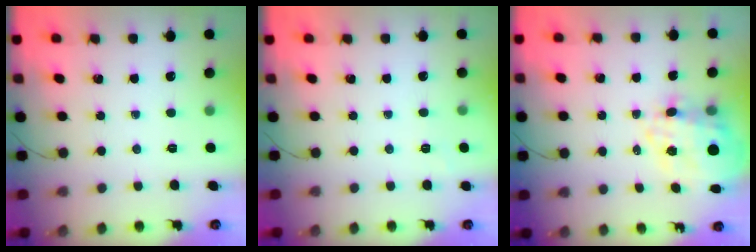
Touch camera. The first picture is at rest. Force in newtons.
{"total": 3.1, "press": 2.8, "slide": 1.3}
{"total": 13.3, "press": 12.9, "slide": 3.2}